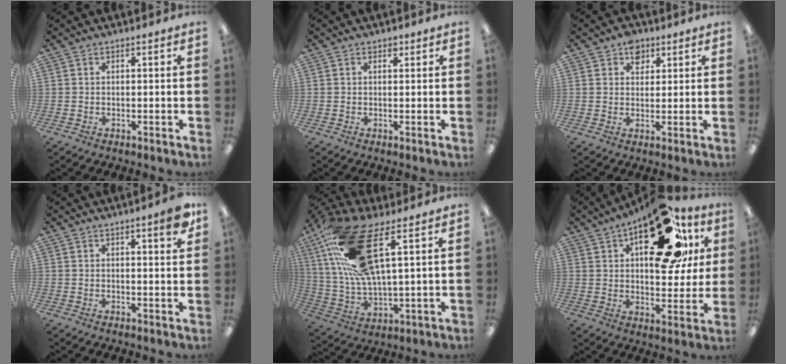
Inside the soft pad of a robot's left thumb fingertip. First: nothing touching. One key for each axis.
{"total": 1.6, "fx": 0.7, "fy": 0.9, "fz": 1.0, "tx": -0.005, "ty": -0.004, "tz": 0.010}
{"total": 5.0, "fx": 2.9, "fy": 3.6, "fz": 1.9, "tx": -0.013, "ty": -0.007, "tz": 0.049}
{"total": 4.5, "fx": 2.8, "fy": 0.8, "fz": 3.4, "tx": -0.049, "ty": -0.007, "tz": 0.043}
{"total": 20.9, "fx": 10.8, "fy": 7.4, "fz": 16.2, "tx": -0.329, "ty": -0.040, "tz": 0.182}
{"total": 27.6, "fx": 12.5, "fy": 14.0, "fz": 20.2, "tx": -0.261, "ty": -0.053, "tz": 0.200}